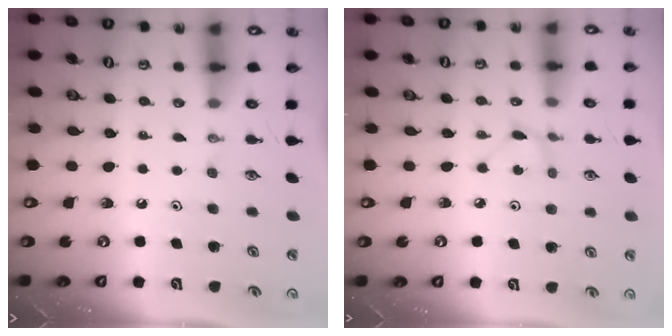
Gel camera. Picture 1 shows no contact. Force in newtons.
{"total": 1.3, "press": 1.3, "slide": 0.1}